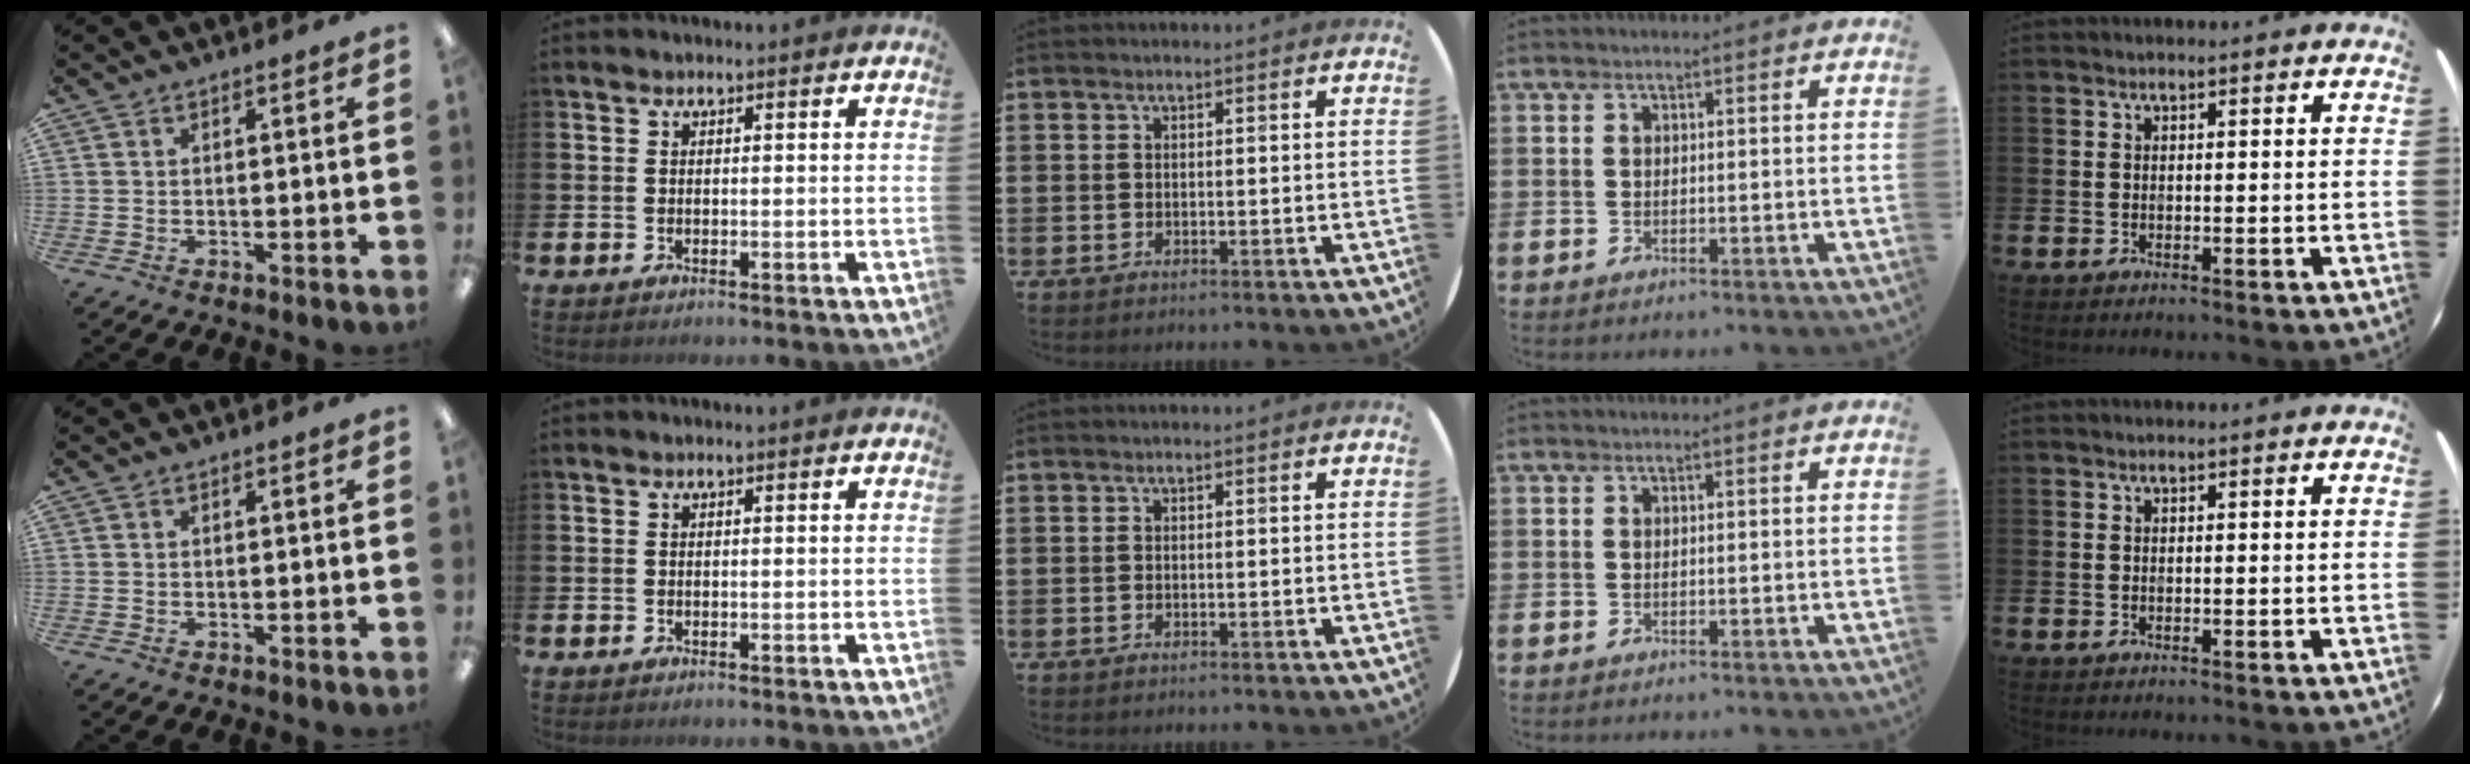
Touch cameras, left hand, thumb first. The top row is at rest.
{}